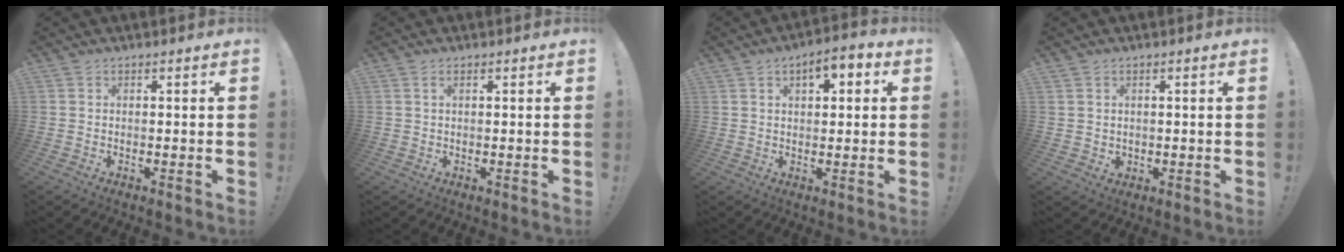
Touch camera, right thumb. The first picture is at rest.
{"total": 1.3, "force": [0.5, 0.4, 1.1], "torque": [-0.018, -0.001, 0.008]}
{"total": 6.2, "force": [2.3, 3.4, 4.6], "torque": [-0.057, -0.005, 0.036]}
{"total": 2.5, "force": [1.4, 2.0, 0.4], "torque": [0.002, -0.012, 0.025]}